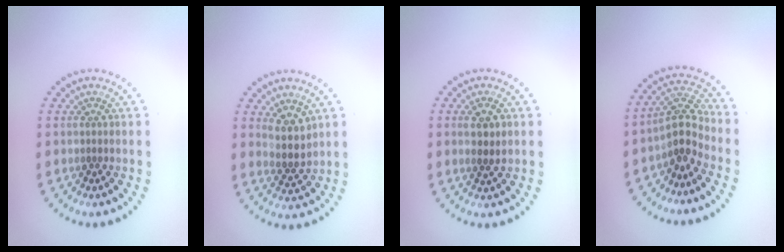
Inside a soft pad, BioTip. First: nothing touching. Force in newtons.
{"total": 3.0, "press": 2.6, "slide": 1.5}
{"total": 2.3, "press": 2.1, "slide": 0.8}
{"total": 3.5, "press": 2.9, "slide": 1.8}